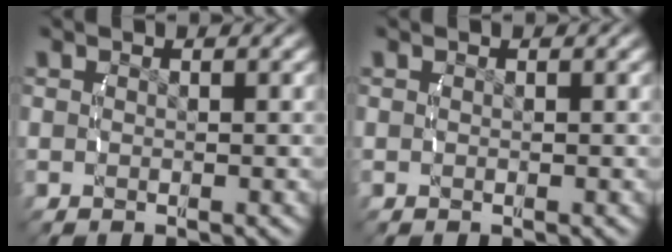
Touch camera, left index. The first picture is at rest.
{"total": 0.0}